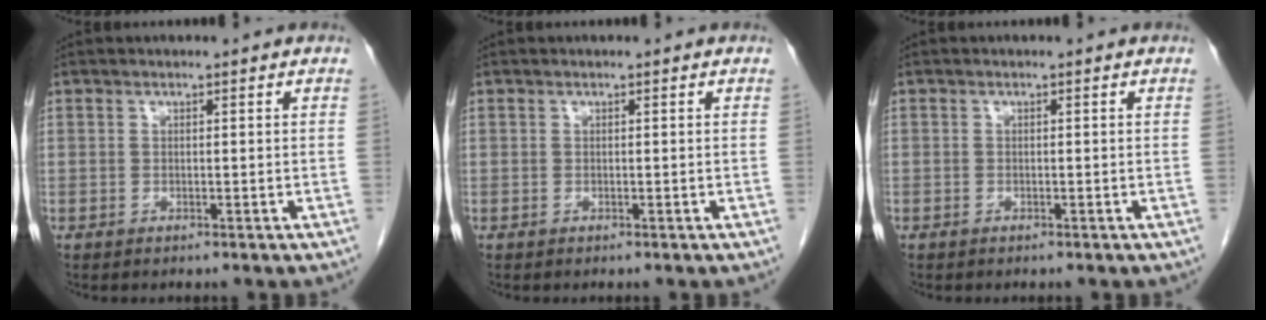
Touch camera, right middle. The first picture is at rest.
{"total": 0.0}
{"total": 0.0}